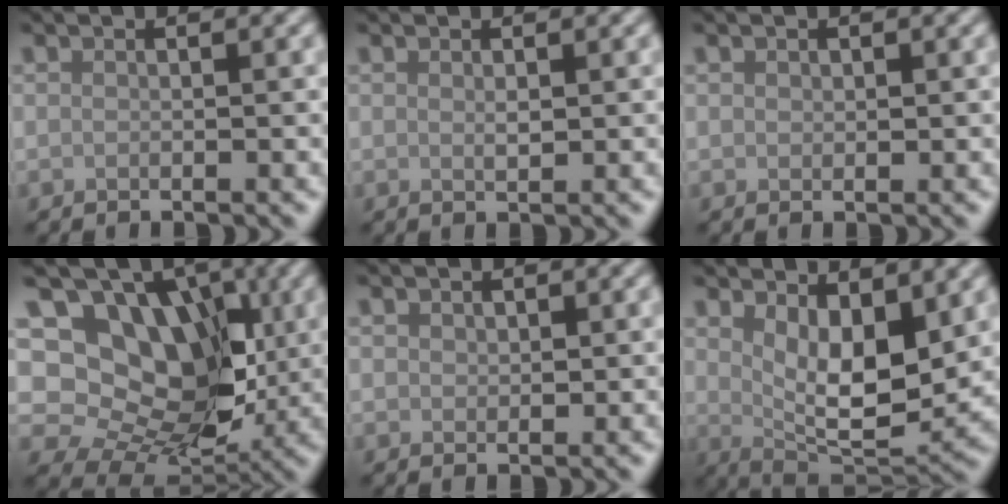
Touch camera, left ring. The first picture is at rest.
{"total": 0.6, "force": [0.3, 0.2, 0.5], "torque": [-0.010, -0.002, 0.006]}
{"total": 0.5, "force": [0.3, 0.4, 0.1], "torque": [0.002, -0.003, 0.006]}
{"total": 12.9, "force": [2.8, 10.1, 7.6], "torque": [-0.120, 0.034, 0.039]}
{"total": 0.9, "force": [0.5, 0.7, 0.2], "torque": [-0.002, -0.003, 0.010]}
{"total": 7.1, "force": [2.3, 3.2, 5.9], "torque": [-0.099, -0.020, 0.043]}